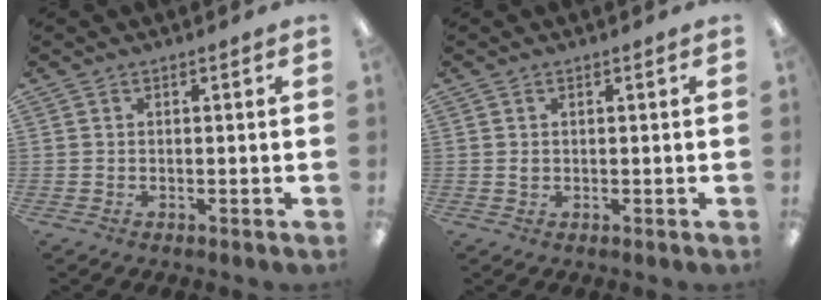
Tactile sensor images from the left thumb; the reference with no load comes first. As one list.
[{"total": 1.1, "force": [0.3, 0.6, 0.9], "torque": [-0.019, 0.004, 0.004]}]